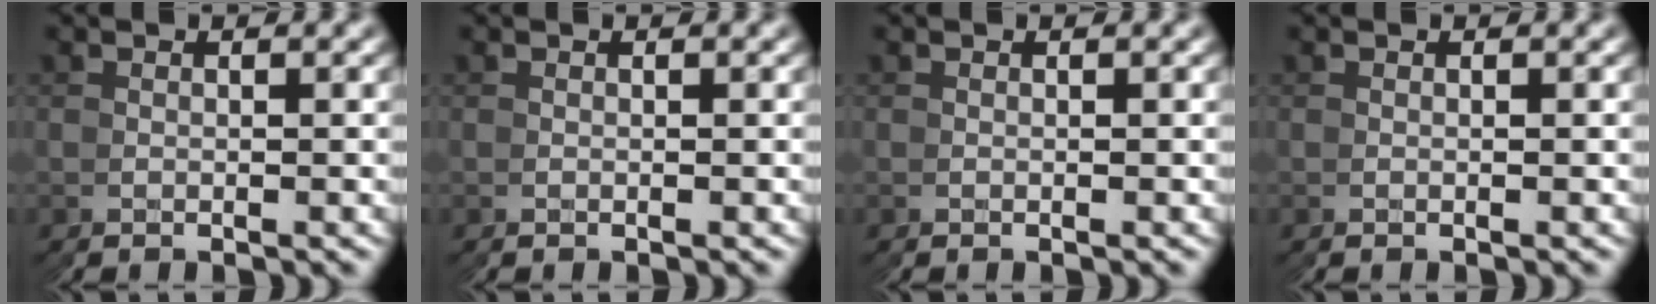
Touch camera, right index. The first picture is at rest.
{"total": 0.0}
{"total": 0.0}
{"total": 0.0}